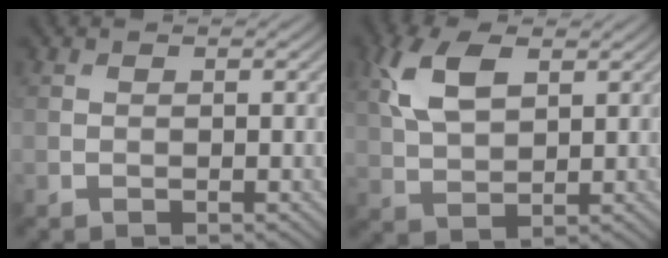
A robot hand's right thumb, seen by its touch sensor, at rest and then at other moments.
{"total": 7.5, "force": [3.0, 3.9, 5.6], "torque": [-0.135, 0.009, 0.059]}